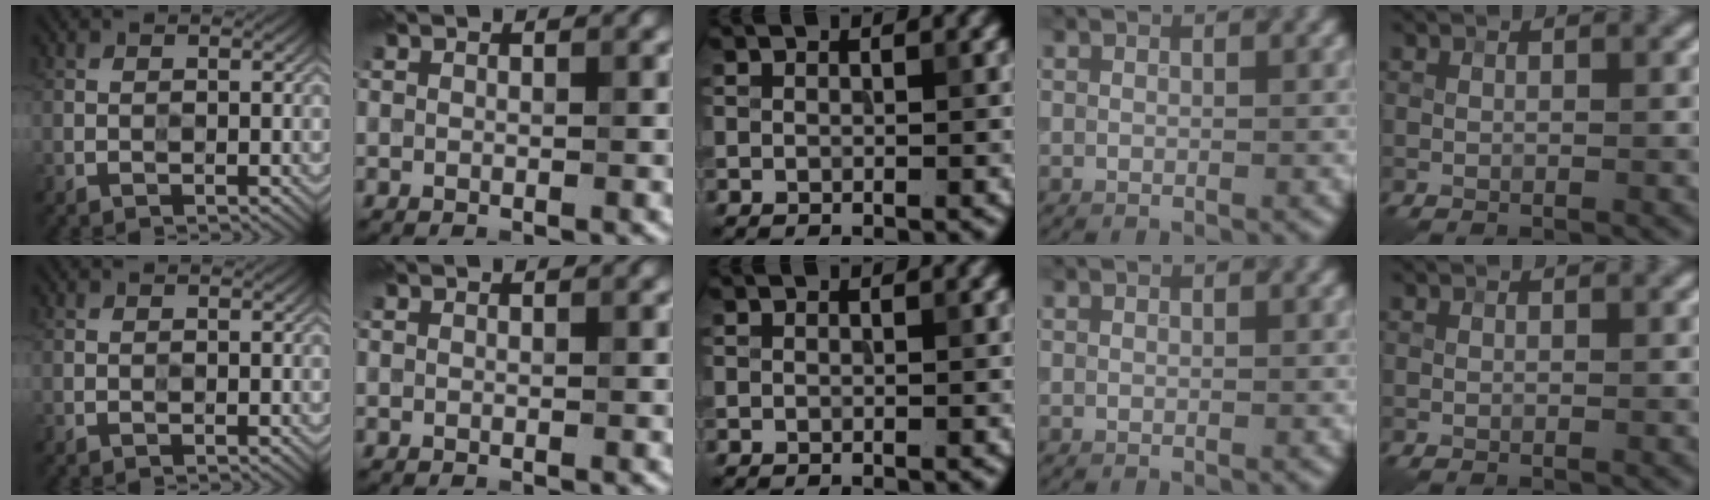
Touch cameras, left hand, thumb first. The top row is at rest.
{}